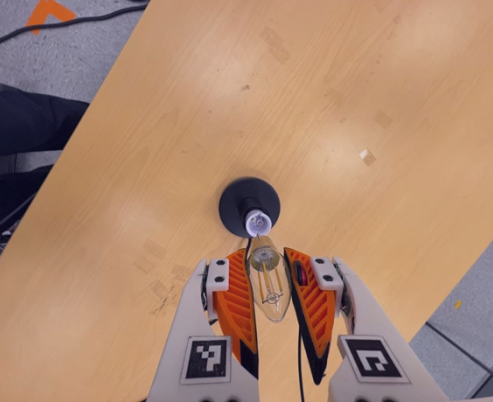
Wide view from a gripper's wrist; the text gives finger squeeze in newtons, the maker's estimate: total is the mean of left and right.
{"total": 18.5, "left": 20.3, "right": 16.8}